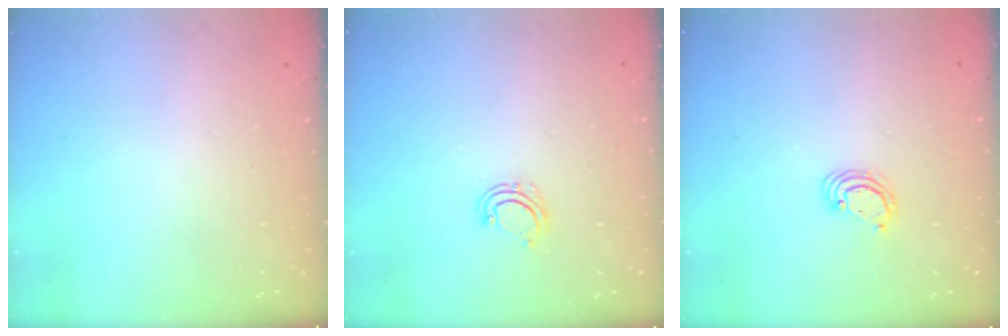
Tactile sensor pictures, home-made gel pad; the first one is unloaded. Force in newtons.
{"total": 6.0, "press": 5.8, "slide": 1.6}
{"total": 3.5, "press": 3.5, "slide": 0.3}